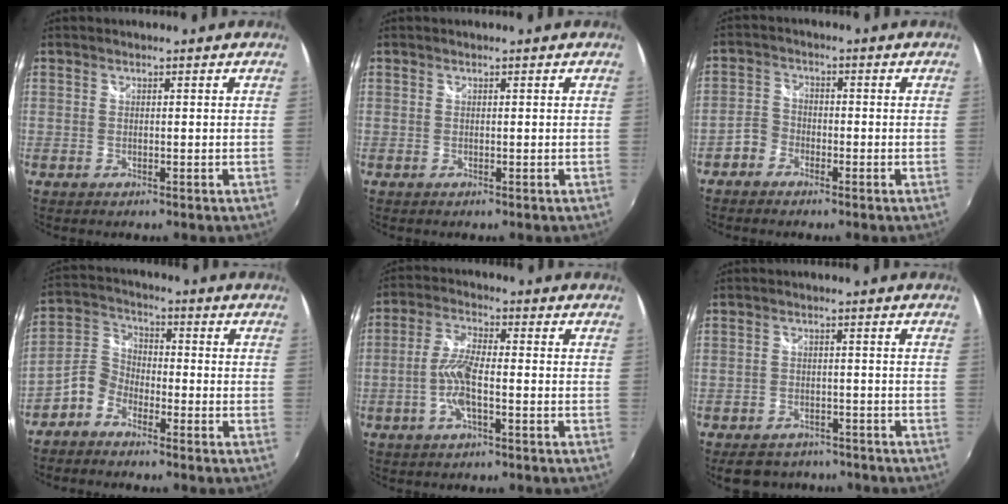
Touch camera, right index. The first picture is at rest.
{"total": 0.0}
{"total": 3.7, "force": [-2.4, 2.6, 0.8], "torque": [-0.018, 0.013, -0.050]}
{"total": 5.8, "force": [-3.9, 3.8, 2.1], "torque": [-0.051, 0.020, -0.089]}
{"total": 6.8, "force": [-2.2, 1.5, 6.2], "torque": [-0.133, 0.004, -0.044]}
{"total": 8.2, "force": [-6.6, 4.3, 2.4], "torque": [-0.058, 0.005, -0.090]}